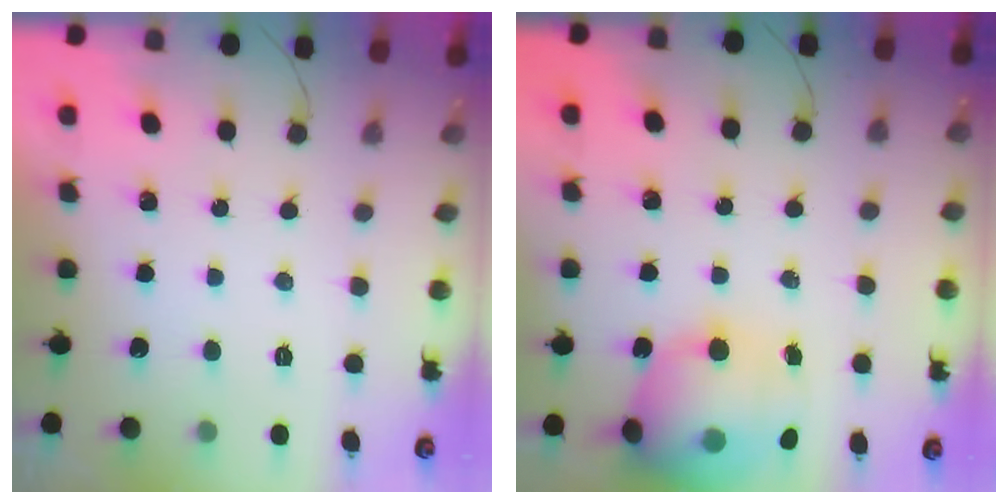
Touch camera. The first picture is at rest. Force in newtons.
{"total": 21.0, "press": 20.7, "slide": 3.6}